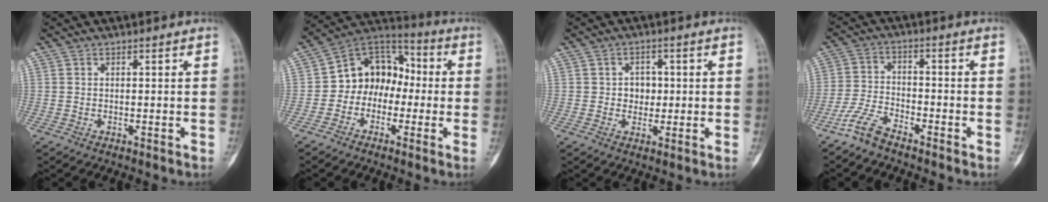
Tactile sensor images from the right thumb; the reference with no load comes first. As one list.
[{"total": 12.0, "force": [-1.5, 9.6, 7.0], "torque": [-0.073, 0.051, -0.043]}, {"total": 3.7, "force": [0.2, 3.1, 1.9], "torque": [-0.005, 0.006, 0.001]}, {"total": 5.6, "force": [-4.7, 1.8, 2.4], "torque": [-0.056, 0.021, -0.100]}]